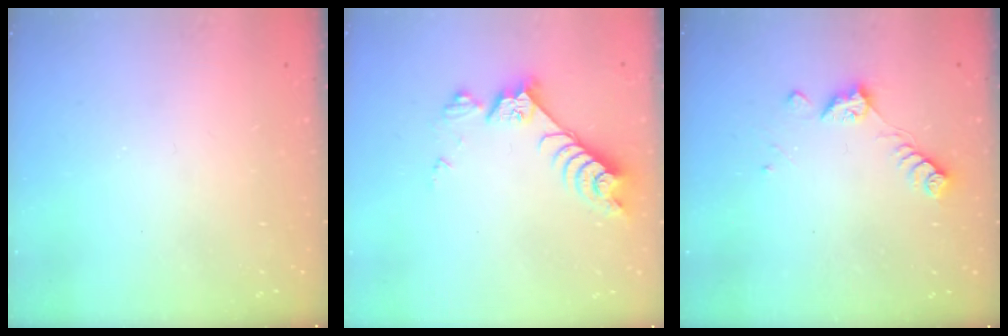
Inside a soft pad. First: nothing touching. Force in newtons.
{"total": 8.0, "press": 8.0, "slide": 0.9}
{"total": 6.4, "press": 6.3, "slide": 1.1}